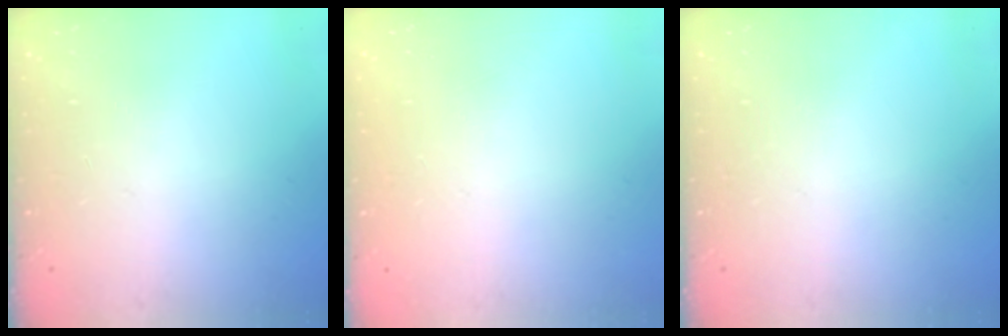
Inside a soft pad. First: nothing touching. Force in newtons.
{"total": 0.0}
{"total": 0.0}